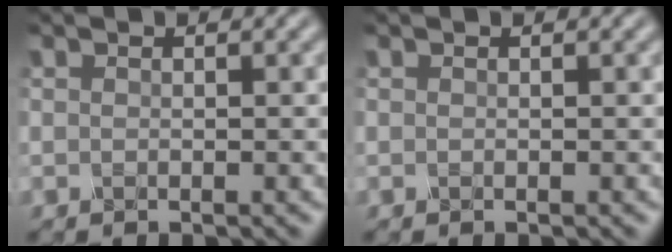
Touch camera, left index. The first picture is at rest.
{"total": 0.0}